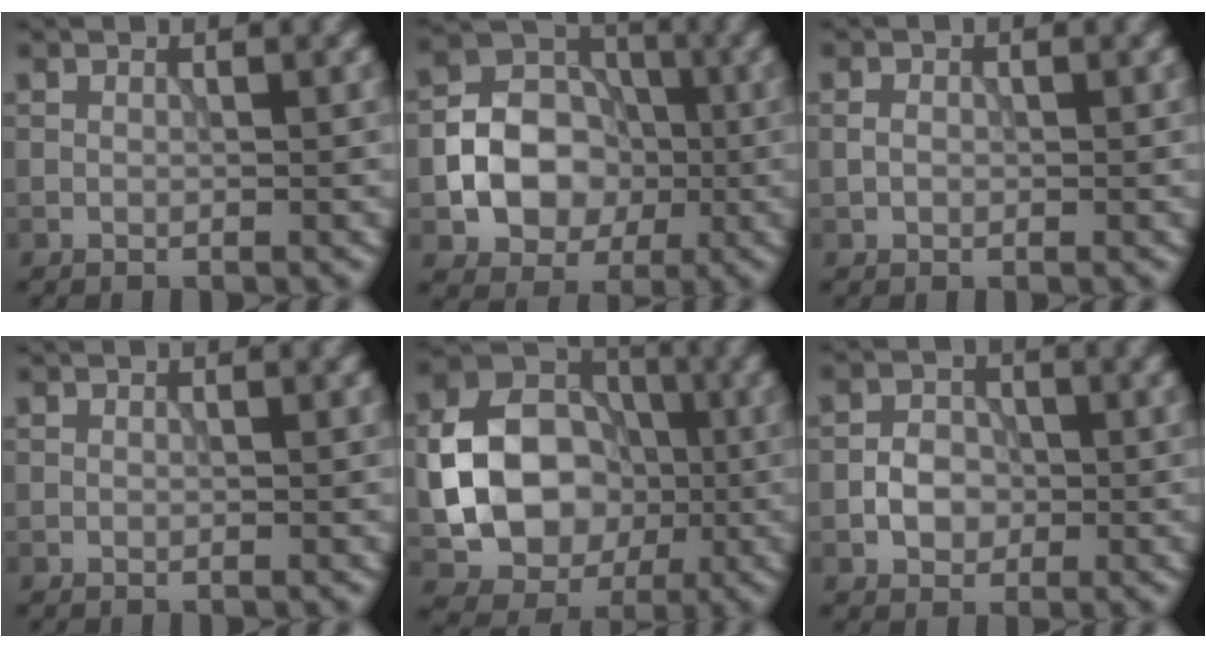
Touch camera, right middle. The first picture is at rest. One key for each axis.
{"total": 7.3, "fx": -1.4, "fy": 5.9, "fz": 4.0, "tx": -0.062, "ty": 0.001, "tz": -0.033}
{"total": 1.1, "fx": -0.1, "fy": 0.9, "fz": 0.6, "tx": -0.012, "ty": 0.001, "tz": -0.005}
{"total": 0.0}
{"total": 10.4, "fx": -1.3, "fy": 8.3, "fz": 6.1, "tx": -0.106, "ty": -0.001, "tz": -0.027}
{"total": 2.6, "fx": -0.6, "fy": 2.1, "fz": 1.4, "tx": -0.018, "ty": 0.002, "tz": -0.016}